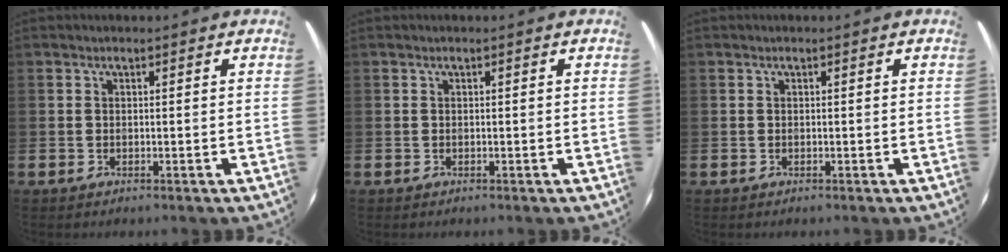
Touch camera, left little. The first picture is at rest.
{"total": 0.0}
{"total": 0.0}